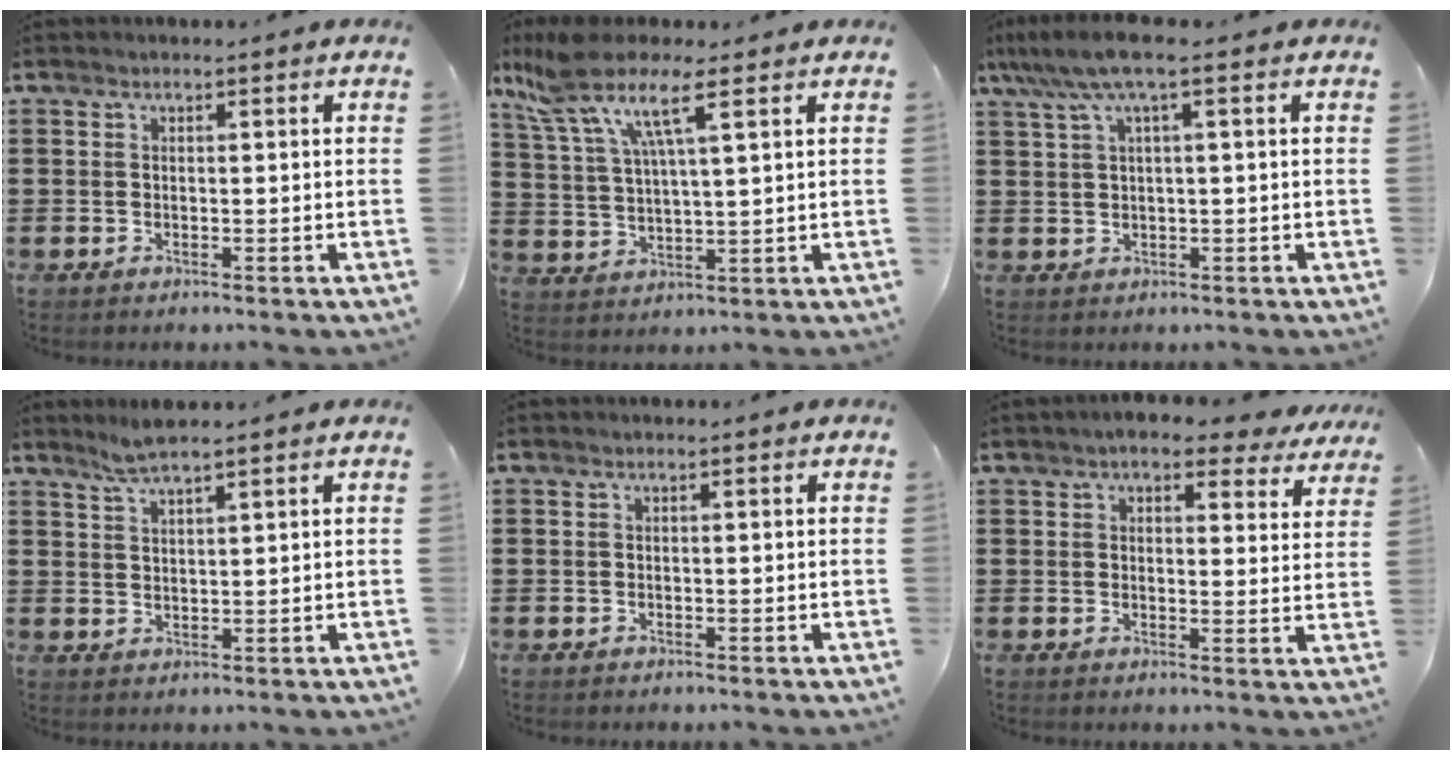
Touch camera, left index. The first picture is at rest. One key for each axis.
{"total": 9.1, "fx": 6.0, "fy": 1.4, "fz": 6.7, "tx": -0.158, "ty": -0.019, "tz": 0.102}
{"total": 4.8, "fx": 1.6, "fy": 0.4, "fz": 4.5, "tx": -0.105, "ty": -0.003, "tz": 0.020}
{"total": 3.0, "fx": 2.6, "fy": 0.0, "fz": 1.4, "tx": -0.034, "ty": 0.002, "tz": 0.049}
{"total": 0.0}
{"total": 5.3, "fx": 4.5, "fy": 1.2, "fz": 2.5, "tx": -0.054, "ty": -0.009, "tz": 0.081}